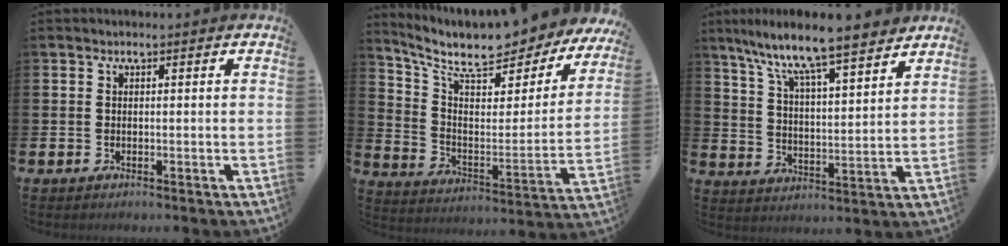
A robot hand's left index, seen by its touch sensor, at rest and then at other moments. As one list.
[{"total": 9.3, "force": [8.3, 2.2, 3.6], "torque": [-0.095, -0.071, 0.134]}, {"total": 9.4, "force": [8.5, 0.4, 3.9], "torque": [-0.107, -0.056, 0.145]}]